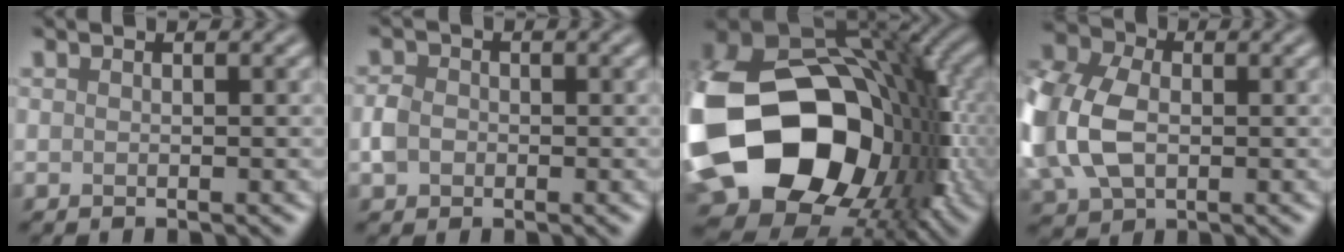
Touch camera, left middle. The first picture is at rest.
{"total": 2.2, "force": [-0.4, 1.9, 1.1], "torque": [-0.021, 0.000, -0.013]}
{"total": 22.2, "force": [-4.8, 16.5, 14.1], "torque": [-0.320, -0.063, -0.051]}
{"total": 12.4, "force": [-0.5, 8.9, 8.6], "torque": [-0.203, -0.002, -0.019]}